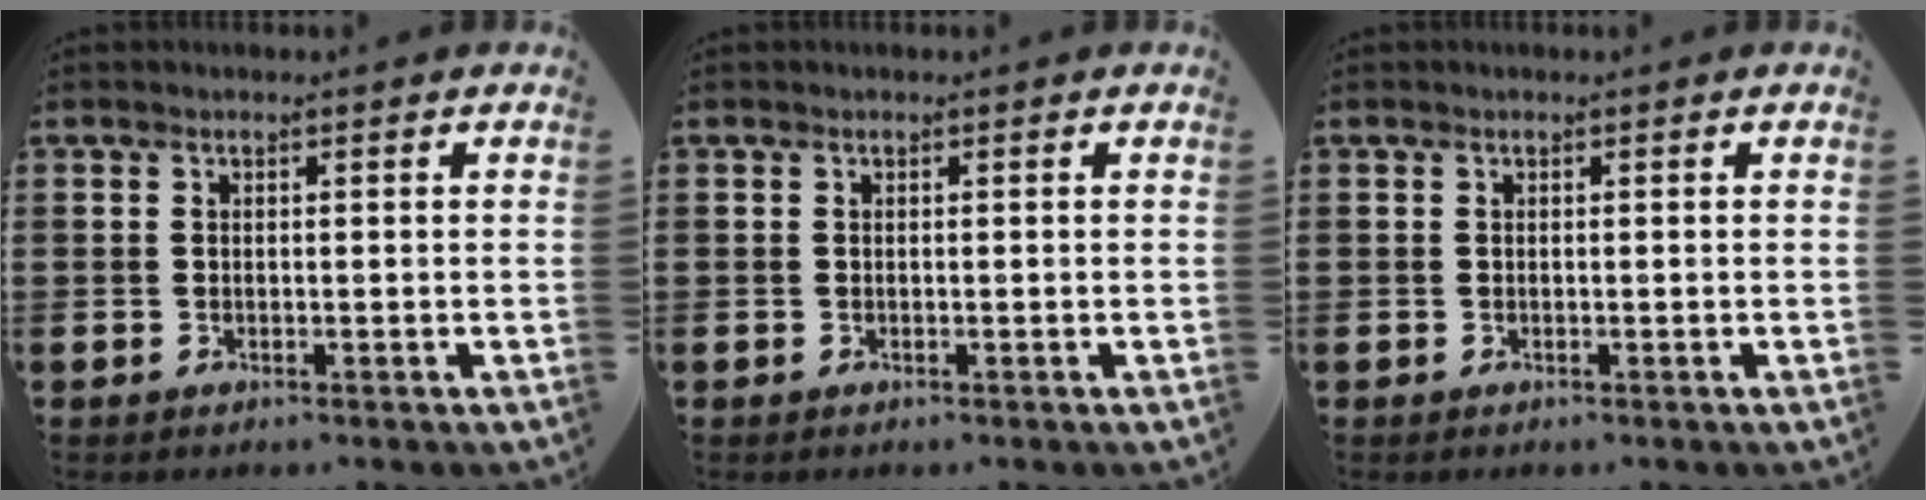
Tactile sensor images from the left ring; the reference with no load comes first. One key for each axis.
{"total": 0.0}
{"total": 0.0}